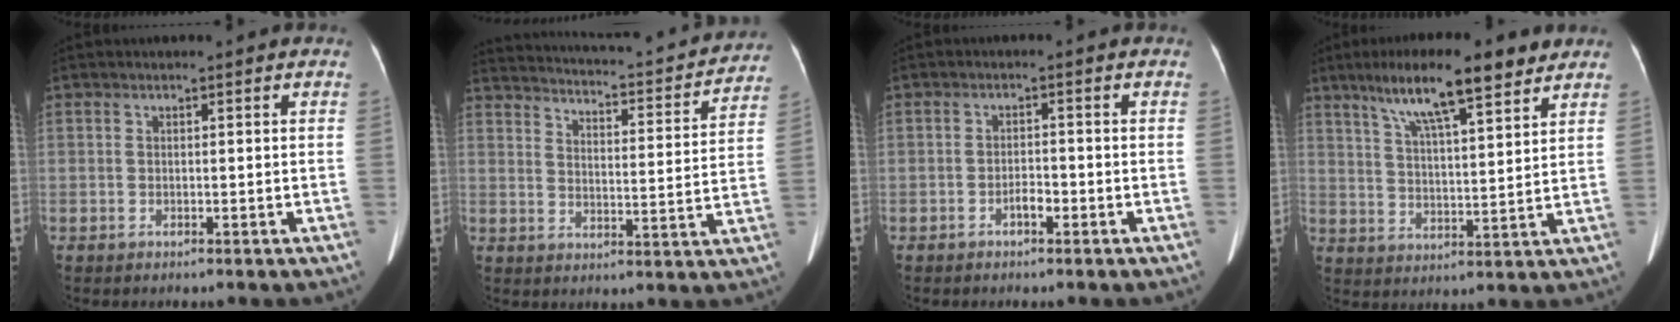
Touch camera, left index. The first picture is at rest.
{"total": 20.4, "force": [17.9, 4.3, 8.7], "torque": [-0.132, -0.012, 0.225]}
{"total": 1.8, "force": [-1.5, 0.4, 1.0], "torque": [-0.010, -0.004, -0.021]}
{"total": 12.9, "force": [8.7, 1.9, 9.2], "torque": [-0.154, 0.014, 0.149]}